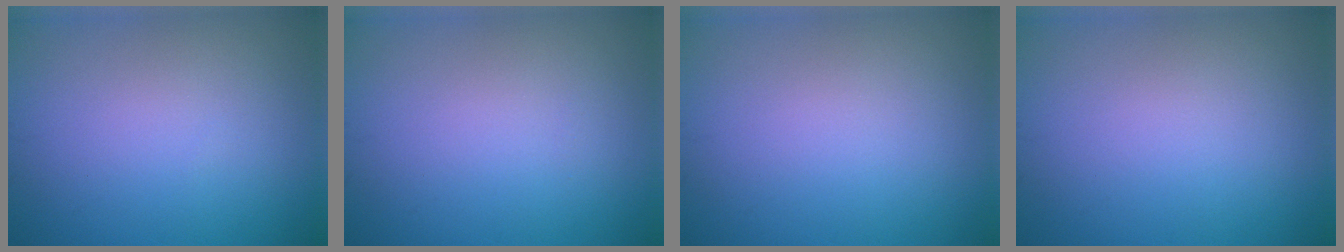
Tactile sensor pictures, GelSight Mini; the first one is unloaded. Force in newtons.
{"total": 0.0}
{"total": 0.0}
{"total": 0.0}